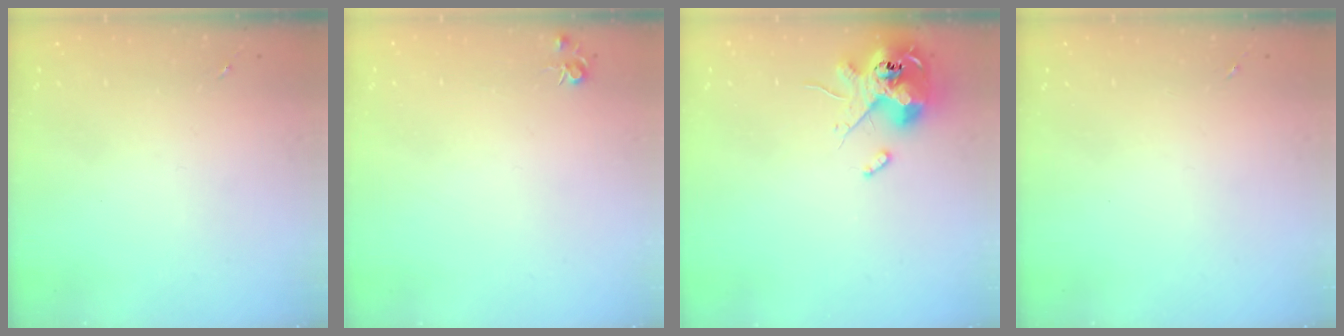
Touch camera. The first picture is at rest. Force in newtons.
{"total": 4.3, "press": 4.3, "slide": 0.5}
{"total": 12.8, "press": 12.6, "slide": 2.2}
{"total": 0.0}